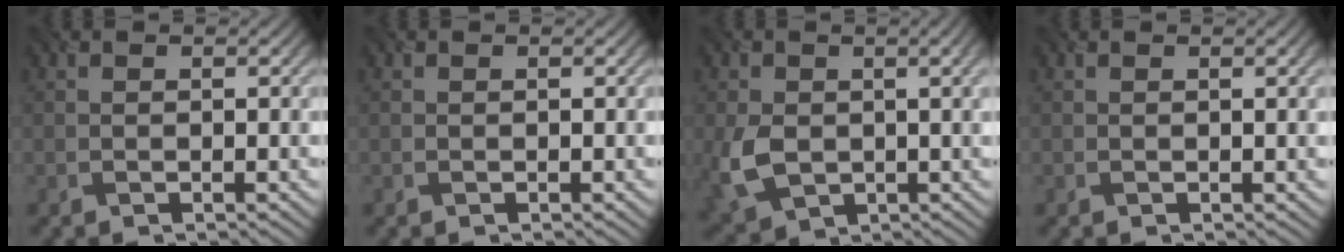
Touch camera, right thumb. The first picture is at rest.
{"total": 0.0}
{"total": 8.4, "force": [-0.4, 5.6, 6.3], "torque": [-0.147, -0.024, 0.001]}
{"total": 1.1, "force": [0.3, 0.1, 1.1], "torque": [-0.016, 0.003, 0.004]}